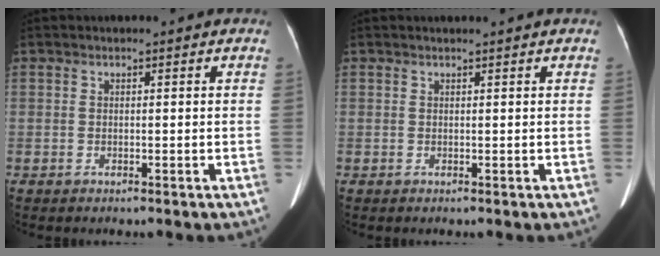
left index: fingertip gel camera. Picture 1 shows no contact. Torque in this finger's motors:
{"motor_torque": [-0.15, -0.30, 0.01, -0.06]}